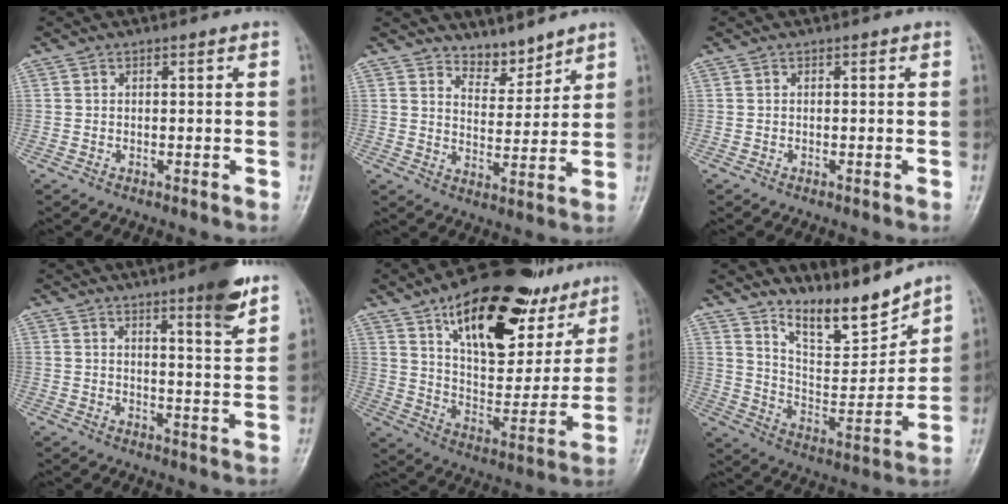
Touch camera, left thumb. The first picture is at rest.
{"total": 5.2, "force": [4.9, 1.8, 0.8], "torque": [0.008, -0.048, 0.093]}
{"total": 0.0}
{"total": 8.0, "force": [5.3, 0.8, 6.0], "torque": [-0.076, -0.036, 0.072]}
{"total": 26.6, "force": [15.2, 12.7, 17.8], "torque": [-0.213, -0.036, 0.240]}
{"total": 12.2, "force": [10.8, 2.8, 5.1], "torque": [-0.057, -0.084, 0.199]}